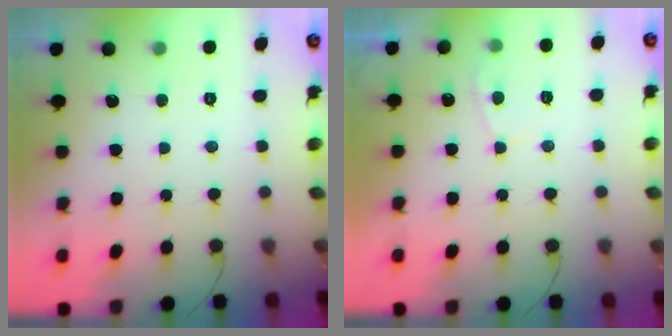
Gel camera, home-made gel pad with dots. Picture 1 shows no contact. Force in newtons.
{"total": 2.1, "press": 2.0, "slide": 0.6}